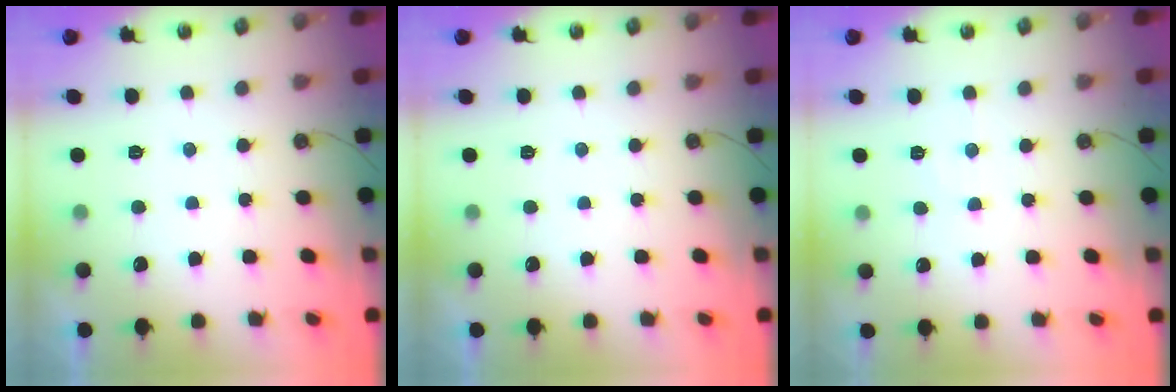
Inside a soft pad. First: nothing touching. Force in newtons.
{"total": 0.0}
{"total": 4.4, "press": 4.4, "slide": 0.6}